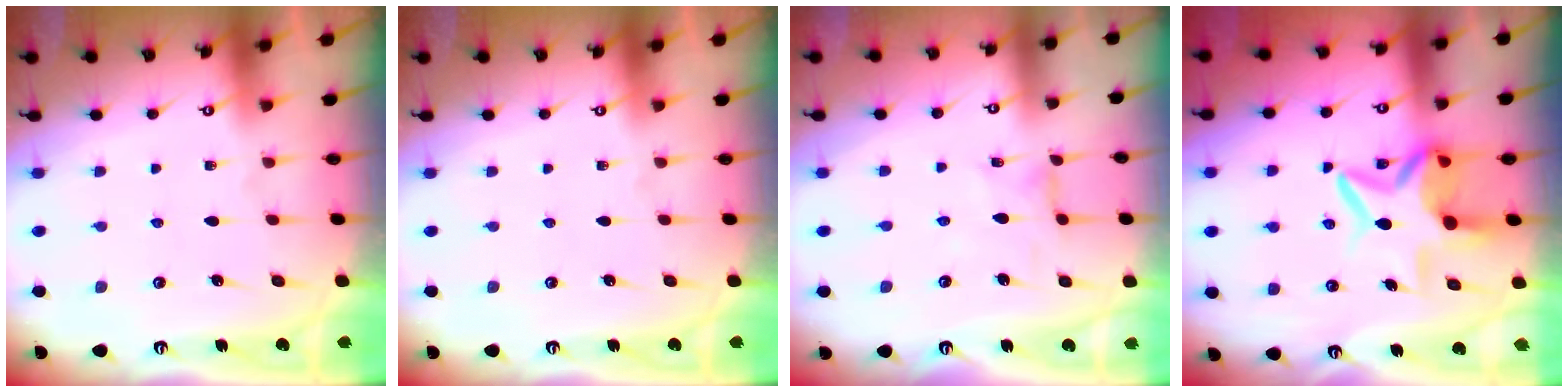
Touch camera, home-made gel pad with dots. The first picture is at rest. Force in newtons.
{"total": 0.0}
{"total": 1.3, "press": 1.3, "slide": 0.3}
{"total": 10.8, "press": 10.8, "slide": 1.3}